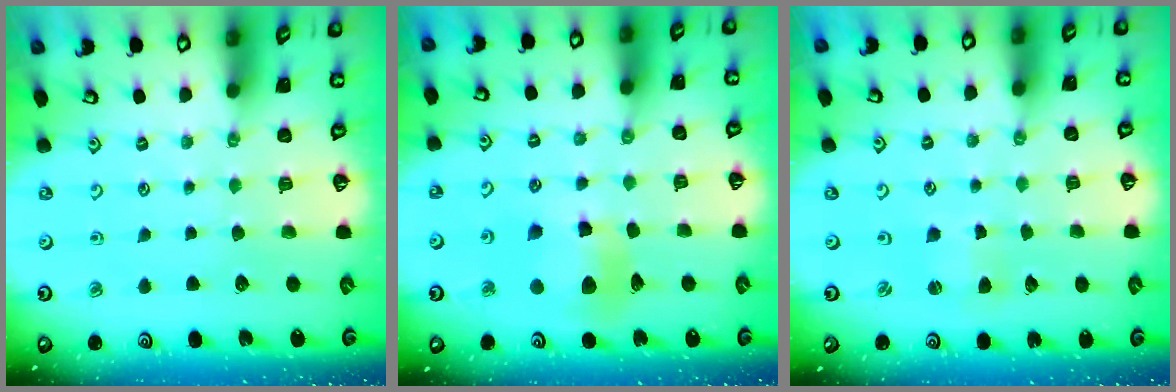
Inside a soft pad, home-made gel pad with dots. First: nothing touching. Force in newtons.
{"total": 9.9, "press": 9.8, "slide": 1.2}
{"total": 1.8, "press": 1.8, "slide": 0.3}